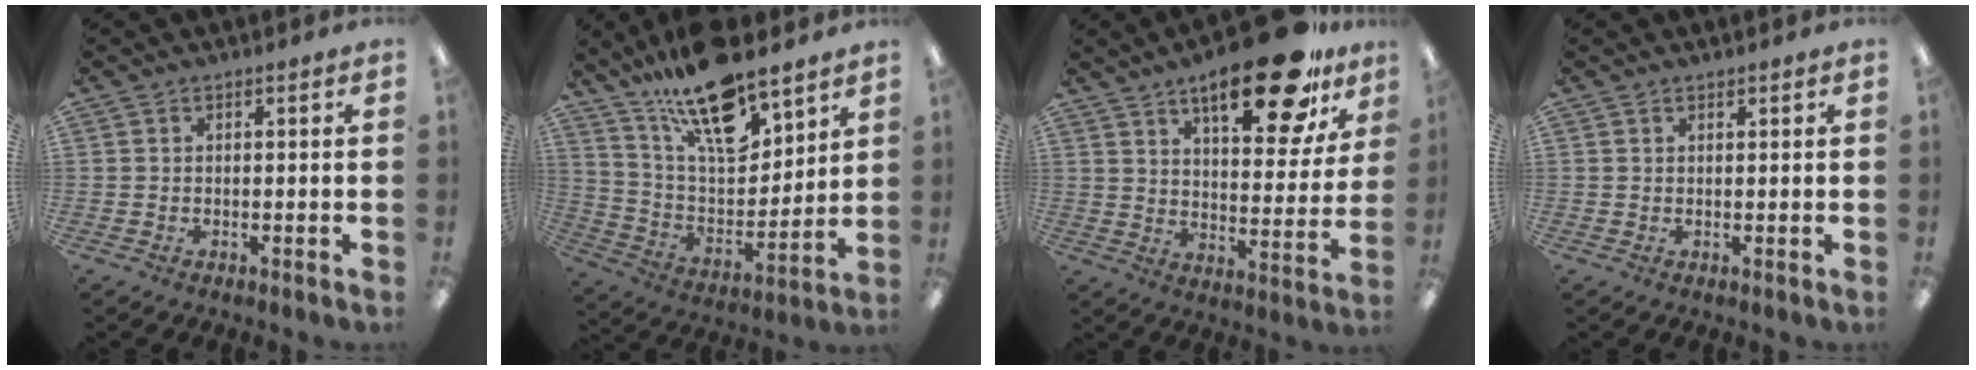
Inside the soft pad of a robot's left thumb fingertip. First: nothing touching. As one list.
[{"total": 20.5, "force": [15.0, 7.6, 11.8], "torque": [-0.207, -0.086, 0.259]}, {"total": 20.4, "force": [13.4, 7.0, 13.7], "torque": [-0.196, -0.070, 0.211]}, {"total": 0.6, "force": [0.6, 0.2, 0.1], "torque": [-0.002, 0.001, 0.011]}]